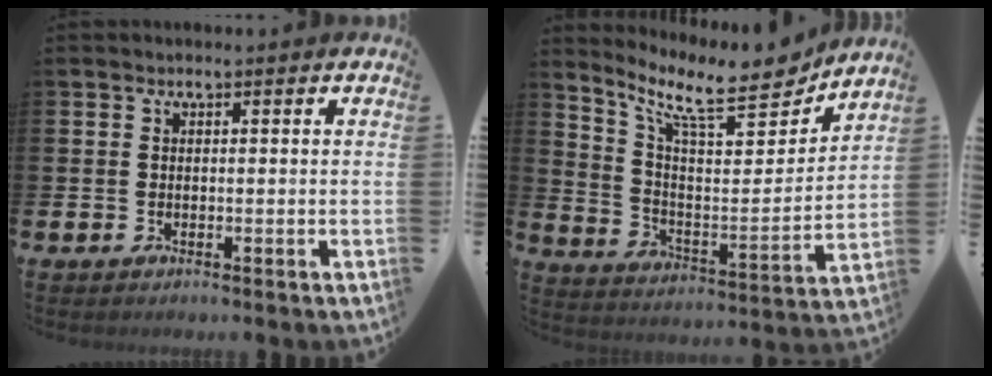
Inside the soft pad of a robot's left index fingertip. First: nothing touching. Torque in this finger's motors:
{"motor_torque": [-0.21, -0.94, 0.55, 0.18]}